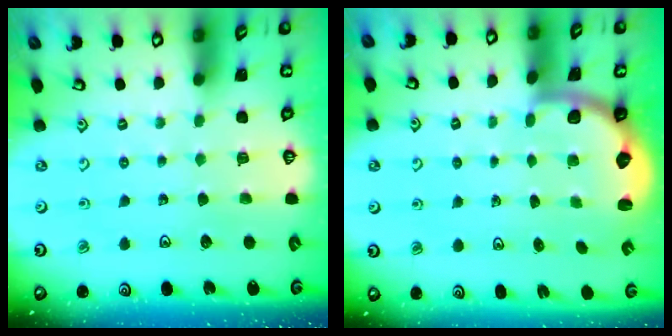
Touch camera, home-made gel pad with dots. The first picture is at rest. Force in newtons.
{"total": 2.1, "press": 1.9, "slide": 0.8}